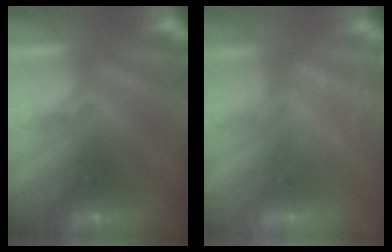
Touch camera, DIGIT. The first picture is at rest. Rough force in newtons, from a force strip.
{"total": 3.0}